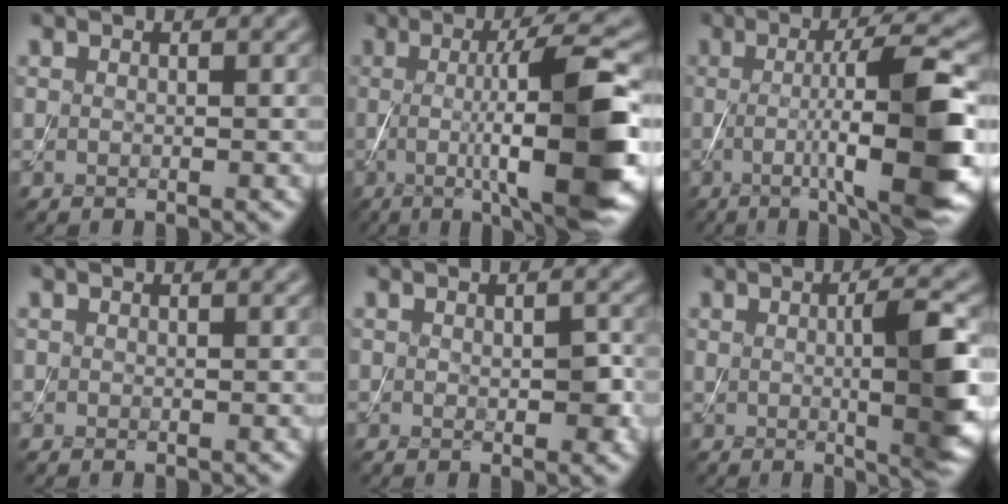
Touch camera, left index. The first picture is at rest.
{"total": 12.6, "force": [-0.8, 2.7, 12.3], "torque": [-0.159, -0.002, -0.013]}
{"total": 11.5, "force": [-1.0, 2.3, 11.2], "torque": [-0.145, -0.001, -0.018]}
{"total": 0.0}
{"total": 2.1, "force": [-0.1, 1.0, 1.8], "torque": [-0.027, -0.004, 0.001]}
{"total": 6.7, "force": [0.2, 1.4, 6.6], "torque": [-0.091, 0.001, 0.004]}